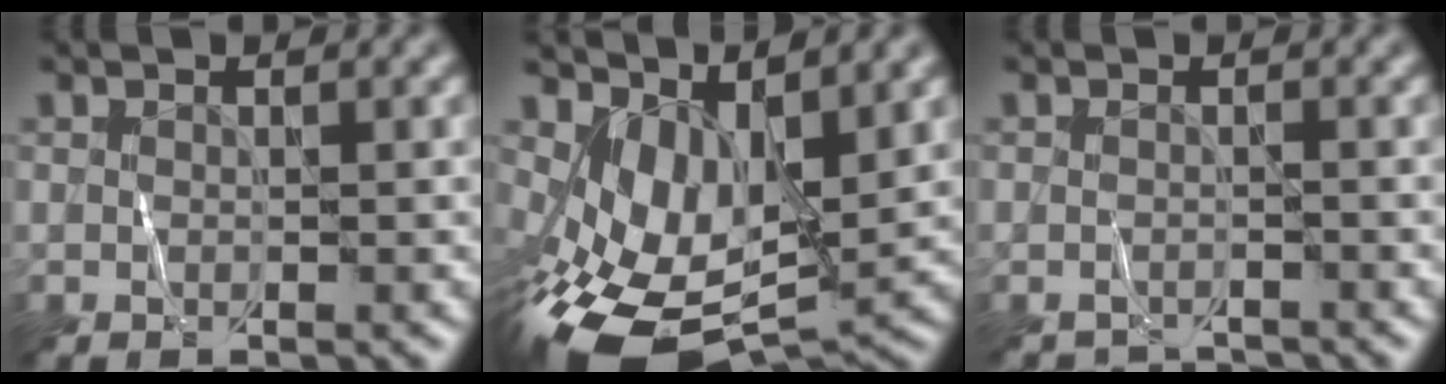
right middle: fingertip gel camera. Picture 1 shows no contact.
{"total": 10.0, "force": [-0.8, 6.0, 8.0], "torque": [-0.162, -0.028, -0.003]}
{"total": 2.1, "force": [-2.1, 0.1, 0.0], "torque": [-0.001, -0.009, -0.036]}